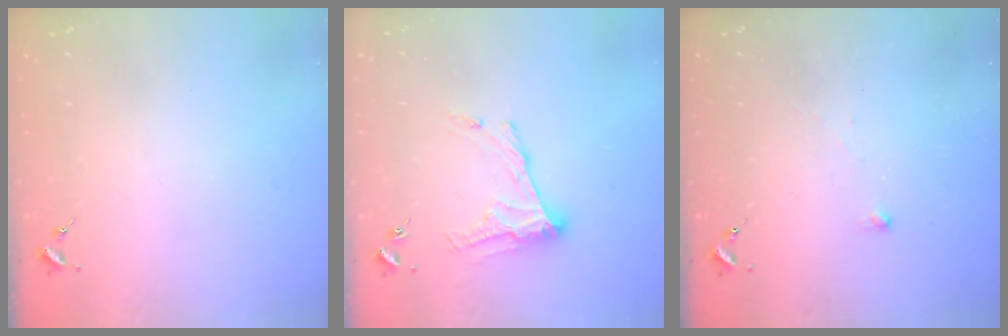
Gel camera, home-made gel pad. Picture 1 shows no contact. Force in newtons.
{"total": 12.2, "press": 12.2, "slide": 0.5}
{"total": 2.5, "press": 2.5, "slide": 0.5}